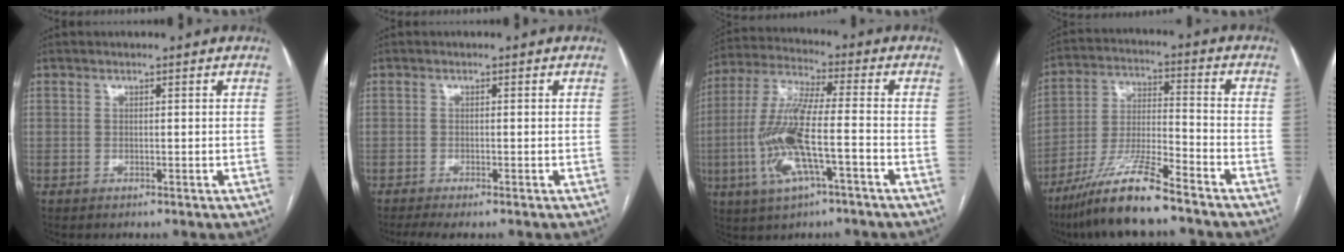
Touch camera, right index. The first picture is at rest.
{"total": 3.4, "force": [-2.6, 0.3, 2.1], "torque": [-0.034, -0.007, -0.043]}
{"total": 13.5, "force": [-3.9, 2.1, 12.7], "torque": [-0.269, -0.001, -0.073]}
{"total": 12.7, "force": [-9.7, 0.6, 8.2], "torque": [-0.160, -0.021, -0.177]}